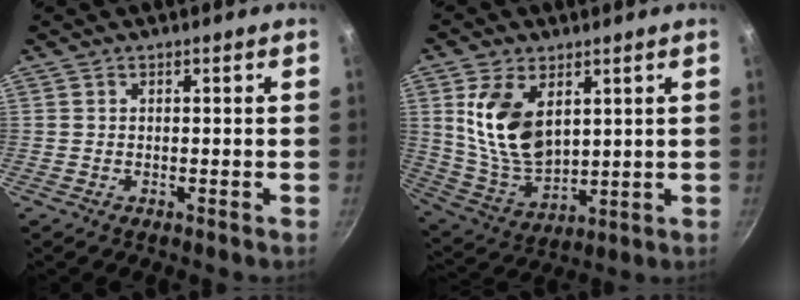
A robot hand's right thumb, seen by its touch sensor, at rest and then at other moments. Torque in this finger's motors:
{"motor_torque": [-0.38, 0.71, 1.27, 0.71, 0.27]}